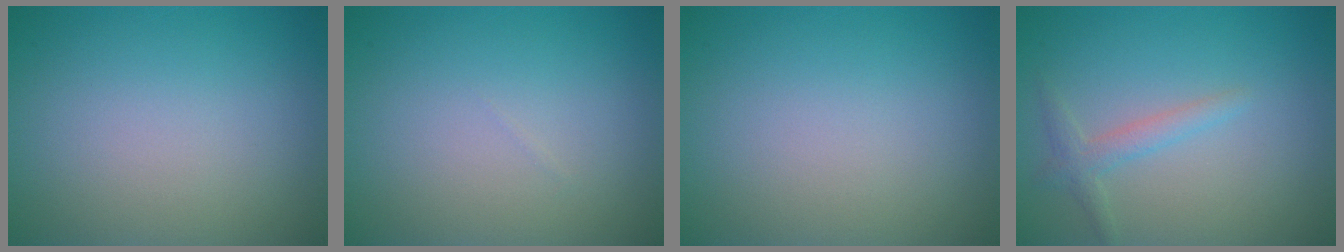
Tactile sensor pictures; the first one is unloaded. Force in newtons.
{"total": 0.0}
{"total": 0.0}
{"total": 1.7, "press": 1.7, "slide": 0.1}